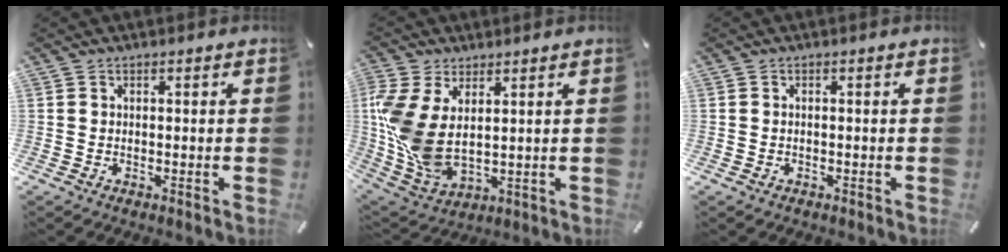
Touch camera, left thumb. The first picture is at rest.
{"total": 11.0, "force": [2.3, 6.9, 8.2], "torque": [-0.199, -0.023, 0.048]}
{"total": 0.9, "force": [-0.3, 0.5, 0.7], "torque": [-0.014, 0.001, -0.007]}